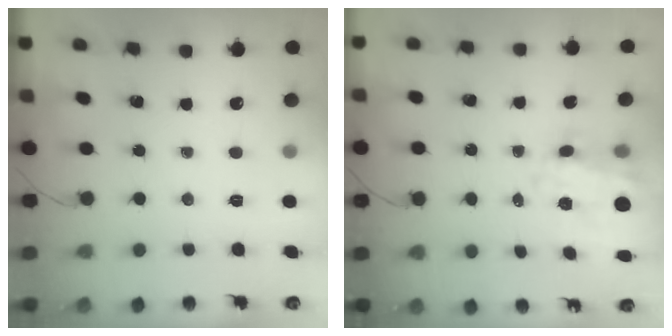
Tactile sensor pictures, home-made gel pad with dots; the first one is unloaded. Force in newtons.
{"total": 12.2, "press": 11.9, "slide": 2.8}